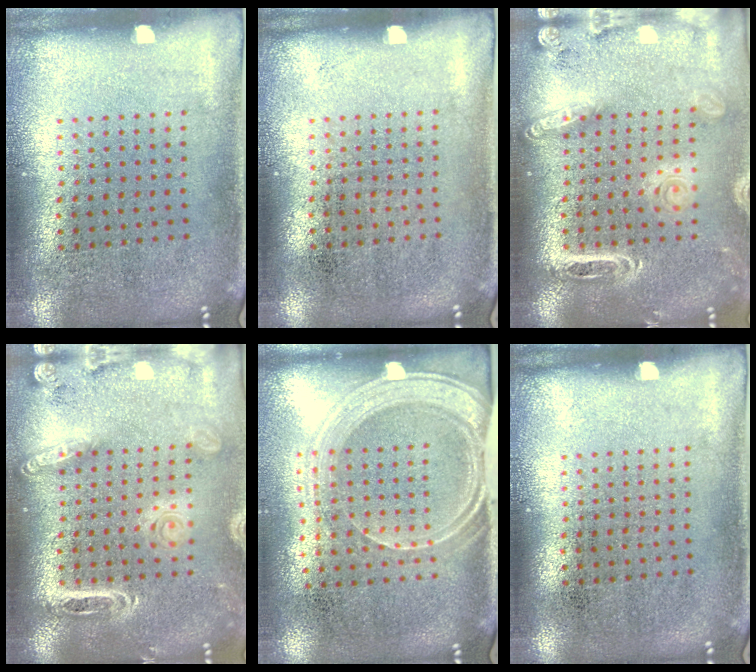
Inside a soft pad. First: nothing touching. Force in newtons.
{"total": 0.0}
{"total": 1.9, "press": 1.8, "slide": 0.7}
{"total": 1.9, "press": 1.8, "slide": 0.7}
{"total": 1.9, "press": 1.7, "slide": 0.9}
{"total": 0.0}